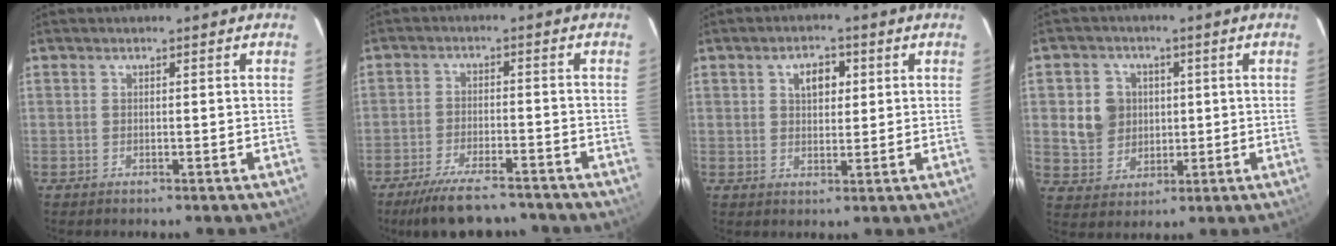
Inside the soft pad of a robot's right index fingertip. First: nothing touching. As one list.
[{"total": 12.4, "force": [-10.5, 3.3, 5.7], "torque": [-0.125, -0.016, -0.165]}, {"total": 4.5, "force": [1.6, 2.9, 3.1], "torque": [-0.046, 0.013, 0.028]}, {"total": 7.8, "force": [0.9, 7.2, 2.7], "torque": [-0.066, 0.016, 0.028]}]